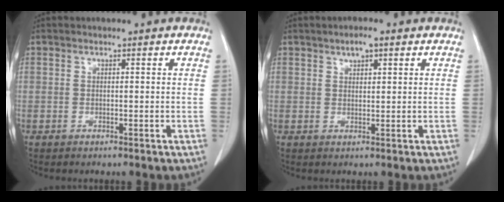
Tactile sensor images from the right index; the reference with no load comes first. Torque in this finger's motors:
{"motor_torque": [0.20, 0.21, 0.00, 0.04]}